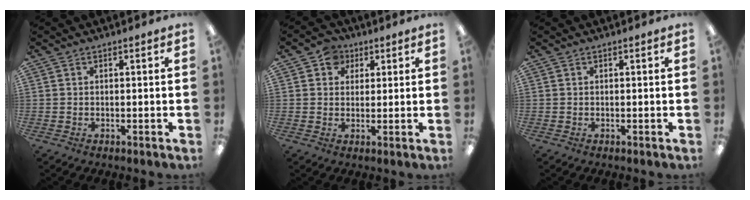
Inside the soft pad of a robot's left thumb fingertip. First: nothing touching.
{"total": 5.0, "force": [2.5, 4.2, 1.2], "torque": [-0.021, 0.004, 0.044]}
{"total": 0.0}